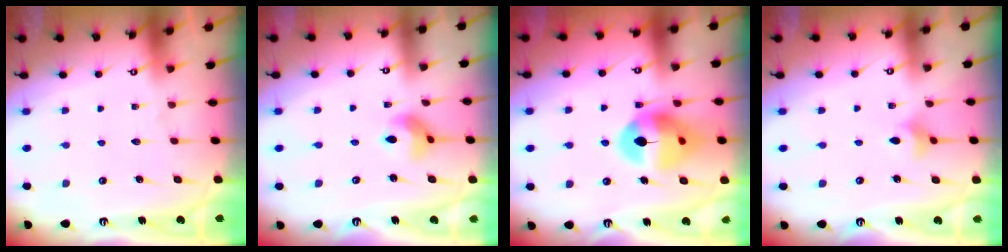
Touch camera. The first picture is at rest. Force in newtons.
{"total": 6.7, "press": 6.7, "slide": 0.3}
{"total": 13.3, "press": 13.2, "slide": 1.5}
{"total": 4.2, "press": 4.2, "slide": 0.7}